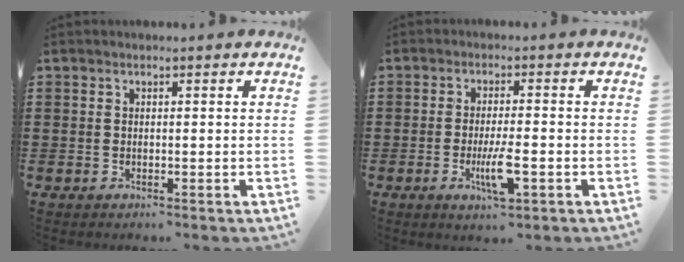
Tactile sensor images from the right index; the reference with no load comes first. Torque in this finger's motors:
{"motor_torque": [0.57, 0.15, 0.24, 0.07]}